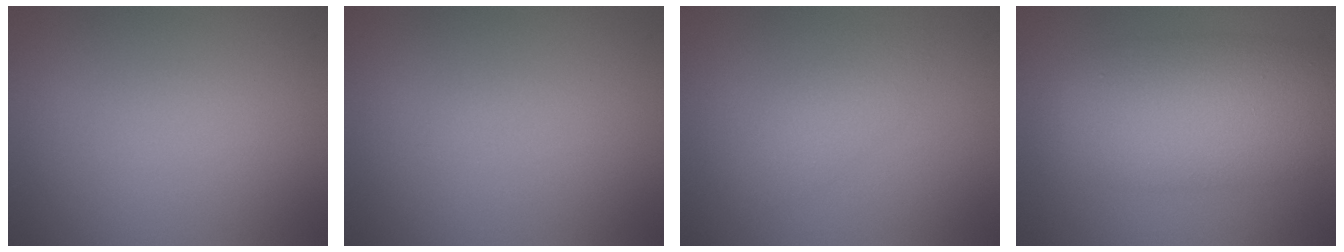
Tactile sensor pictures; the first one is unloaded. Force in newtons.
{"total": 0.0}
{"total": 1.8, "press": 1.8, "slide": 0.2}
{"total": 8.4, "press": 8.3, "slide": 0.4}